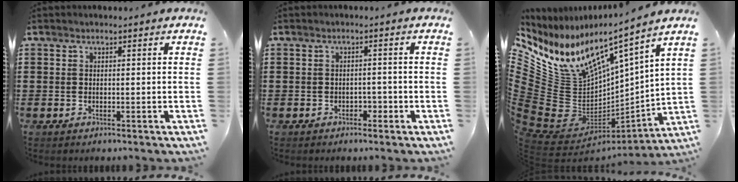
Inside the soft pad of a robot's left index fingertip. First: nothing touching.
{"total": 1.3, "force": [-1.0, 0.8, 0.4], "torque": [-0.015, -0.001, -0.023]}
{"total": 10.0, "force": [5.9, 6.4, 5.1], "torque": [-0.151, -0.079, 0.098]}